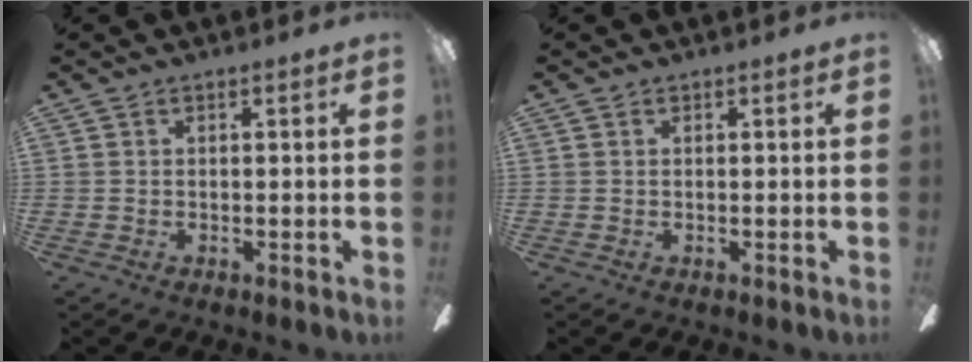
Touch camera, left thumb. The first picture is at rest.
{"total": 0.0}